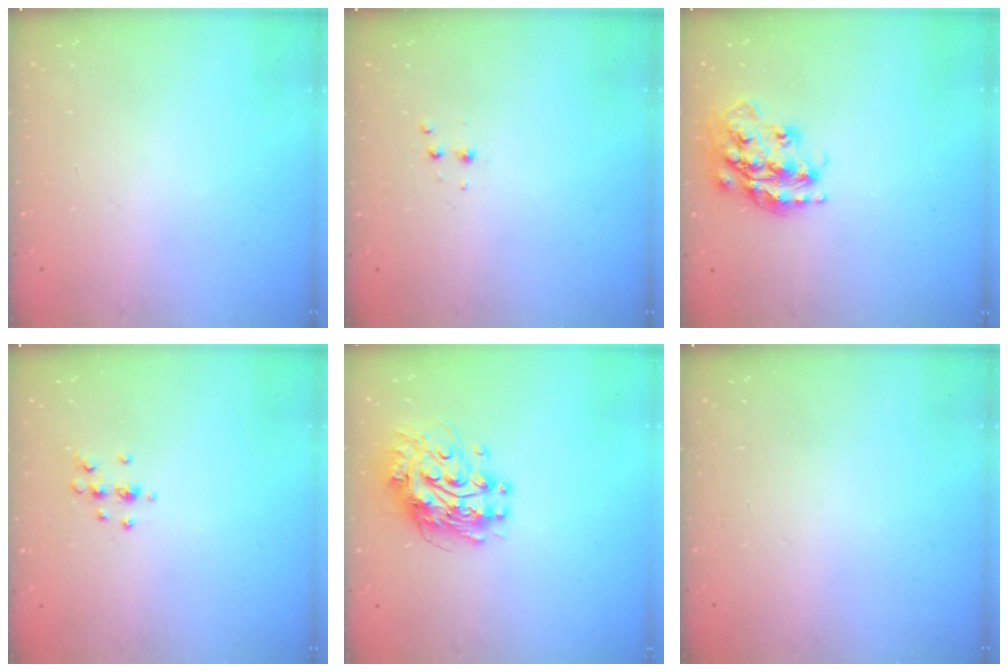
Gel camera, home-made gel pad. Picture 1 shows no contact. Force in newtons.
{"total": 2.5, "press": 2.4, "slide": 0.5}
{"total": 18.3, "press": 18.3, "slide": 1.0}
{"total": 4.8, "press": 4.4, "slide": 1.8}
{"total": 11.2, "press": 11.2, "slide": 0.9}
{"total": 0.0}